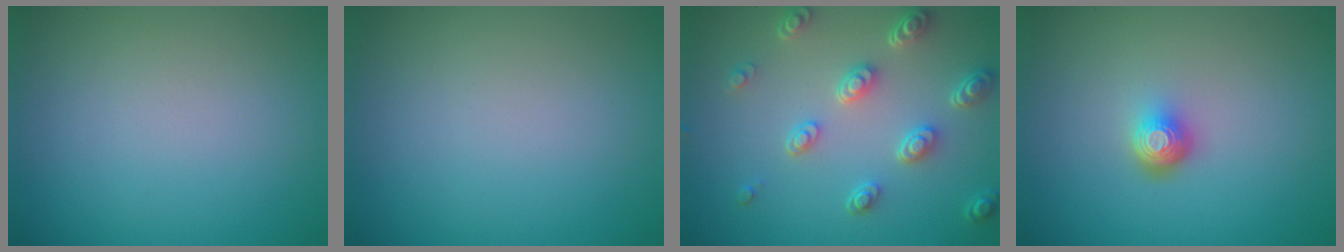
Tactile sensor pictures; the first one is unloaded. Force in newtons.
{"total": 0.0}
{"total": 4.6, "press": 3.6, "slide": 2.8}
{"total": 2.2, "press": 1.5, "slide": 1.6}